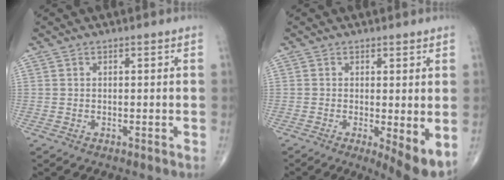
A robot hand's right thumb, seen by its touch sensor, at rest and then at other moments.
{"total": 6.1, "force": [-0.8, 1.7, 5.8], "torque": [-0.084, -0.019, -0.012]}